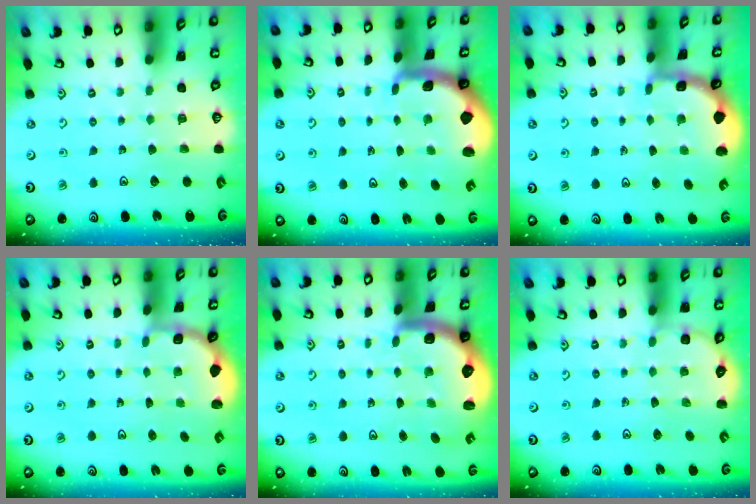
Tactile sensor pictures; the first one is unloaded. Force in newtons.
{"total": 1.7, "press": 1.7, "slide": 0.4}
{"total": 1.8, "press": 1.8, "slide": 0.3}
{"total": 2.0, "press": 1.8, "slide": 0.7}
{"total": 2.8, "press": 2.4, "slide": 1.4}
{"total": 2.7, "press": 2.7, "slide": 0.3}